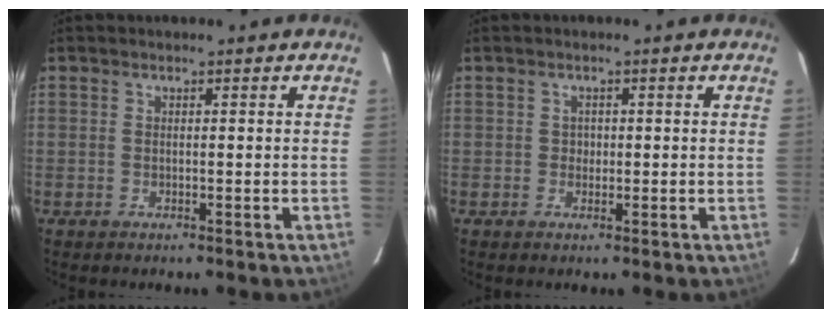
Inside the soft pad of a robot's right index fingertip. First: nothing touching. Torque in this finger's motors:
{"motor_torque": [0.31, 0.00, 0.13, 0.01]}